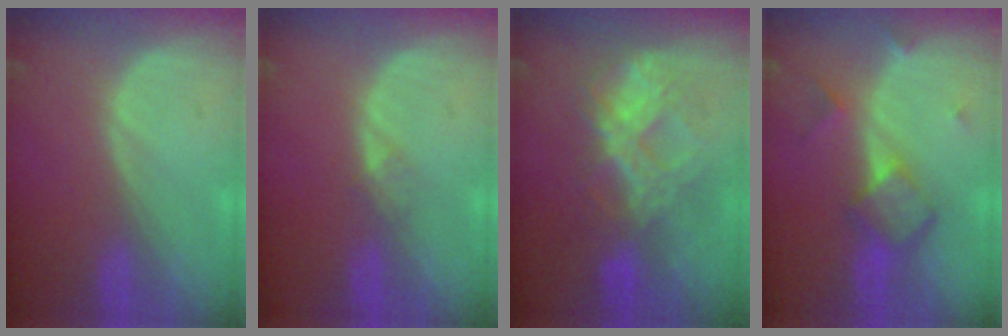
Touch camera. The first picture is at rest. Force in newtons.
{"total": 1.1, "press": 1.0, "slide": 0.1}
{"total": 8.0, "press": 7.4, "slide": 2.9}
{"total": 5.7, "press": 5.4, "slide": 1.7}